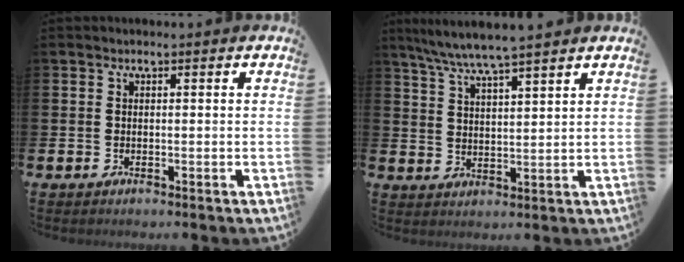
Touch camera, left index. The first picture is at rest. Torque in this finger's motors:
{"motor_torque": [0.12, -0.36, 0.72, 0.12]}